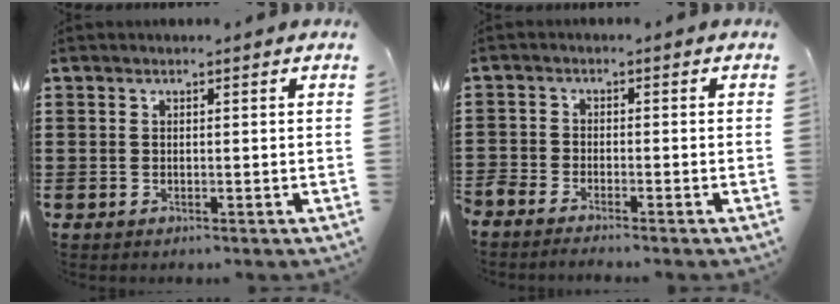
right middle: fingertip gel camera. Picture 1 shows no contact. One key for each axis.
{"total": 1.9, "fx": -1.9, "fy": 0.1, "fz": 0.2, "tx": -0.008, "ty": 0.000, "tz": -0.040}